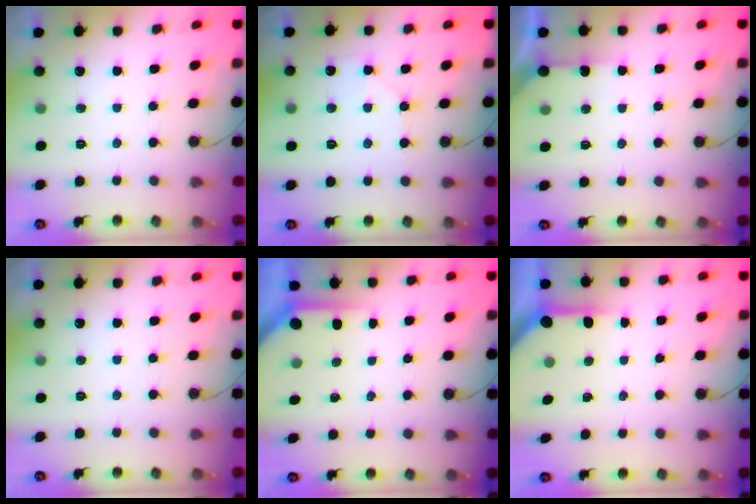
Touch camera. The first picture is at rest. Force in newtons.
{"total": 6.5, "press": 6.5, "slide": 0.5}
{"total": 6.6, "press": 6.6, "slide": 0.3}
{"total": 0.0}
{"total": 3.4, "press": 3.4, "slide": 0.3}
{"total": 4.0, "press": 3.9, "slide": 0.5}